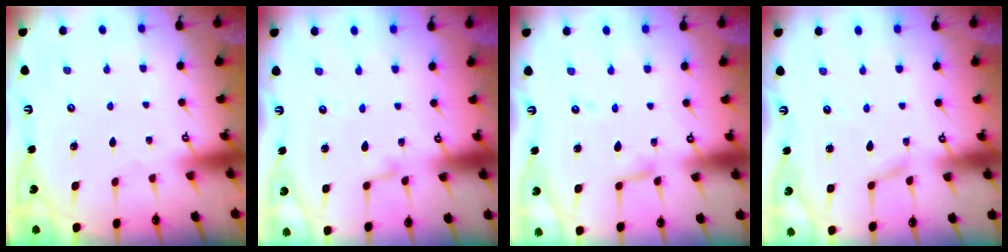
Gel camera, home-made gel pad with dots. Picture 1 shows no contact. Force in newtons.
{"total": 1.8, "press": 1.7, "slide": 0.2}
{"total": 5.0, "press": 5.0, "slide": 0.4}
{"total": 2.3, "press": 2.3, "slide": 0.1}